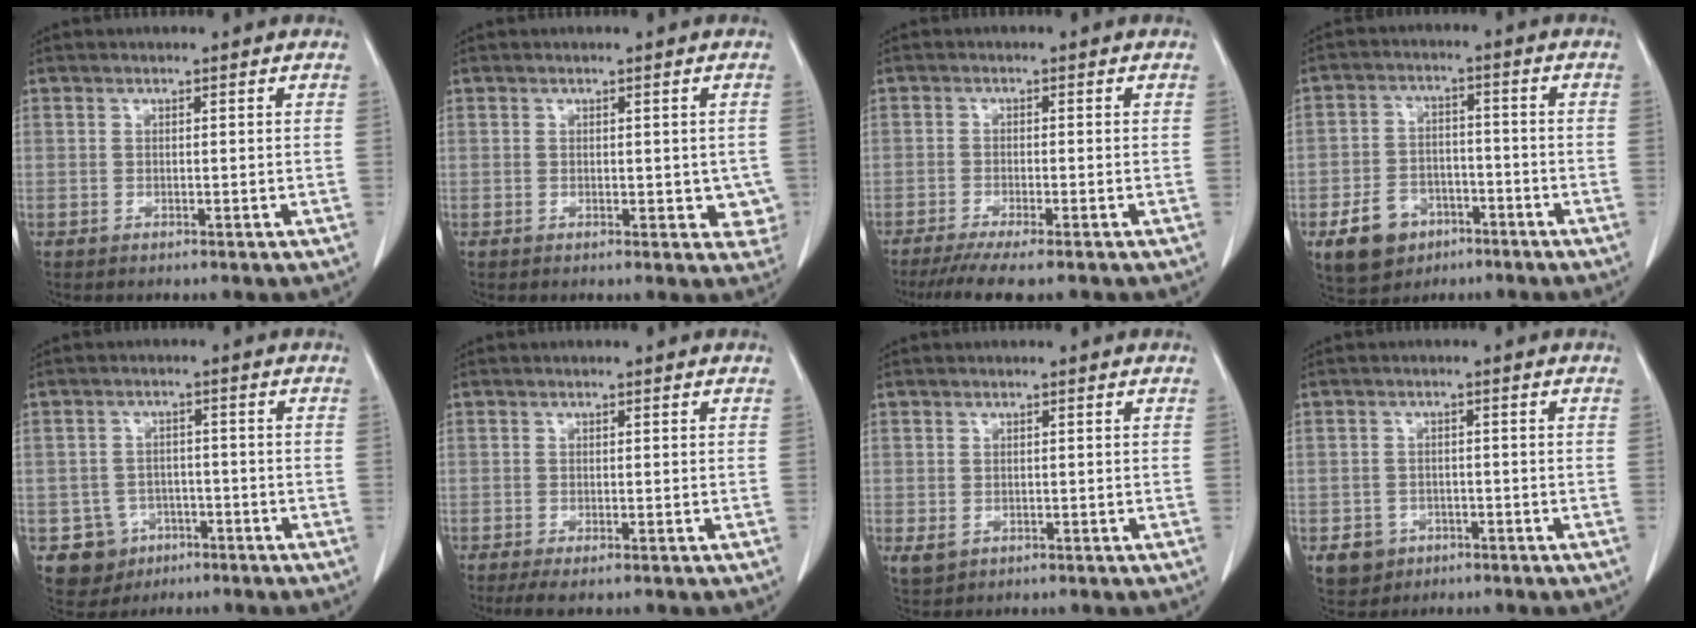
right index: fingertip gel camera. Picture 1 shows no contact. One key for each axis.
{"total": 3.9, "fx": -0.1, "fy": 2.2, "fz": 3.2, "tx": -0.015, "ty": -0.003, "tz": 0.000}
{"total": 7.0, "fx": -5.6, "fy": 0.1, "fz": 4.2, "tx": -0.061, "ty": -0.016, "tz": -0.089}
{"total": 8.1, "fx": -4.3, "fy": 6.0, "fz": 3.4, "tx": -0.072, "ty": 0.008, "tz": -0.063}
{"total": 5.8, "fx": -2.5, "fy": 5.2, "fz": 0.6, "tx": -0.009, "ty": 0.011, "tz": -0.031}
{"total": 2.4, "fx": -1.6, "fy": 0.5, "fz": 1.7, "tx": -0.031, "ty": -0.007, "tz": -0.026}
{"total": 2.0, "fx": -0.3, "fy": 1.8, "fz": 0.9, "tx": -0.018, "ty": -0.002, "tz": 0.007}
{"total": 4.0, "fx": -1.8, "fy": 3.5, "fz": 0.6, "tx": -0.006, "ty": 0.009, "tz": -0.021}